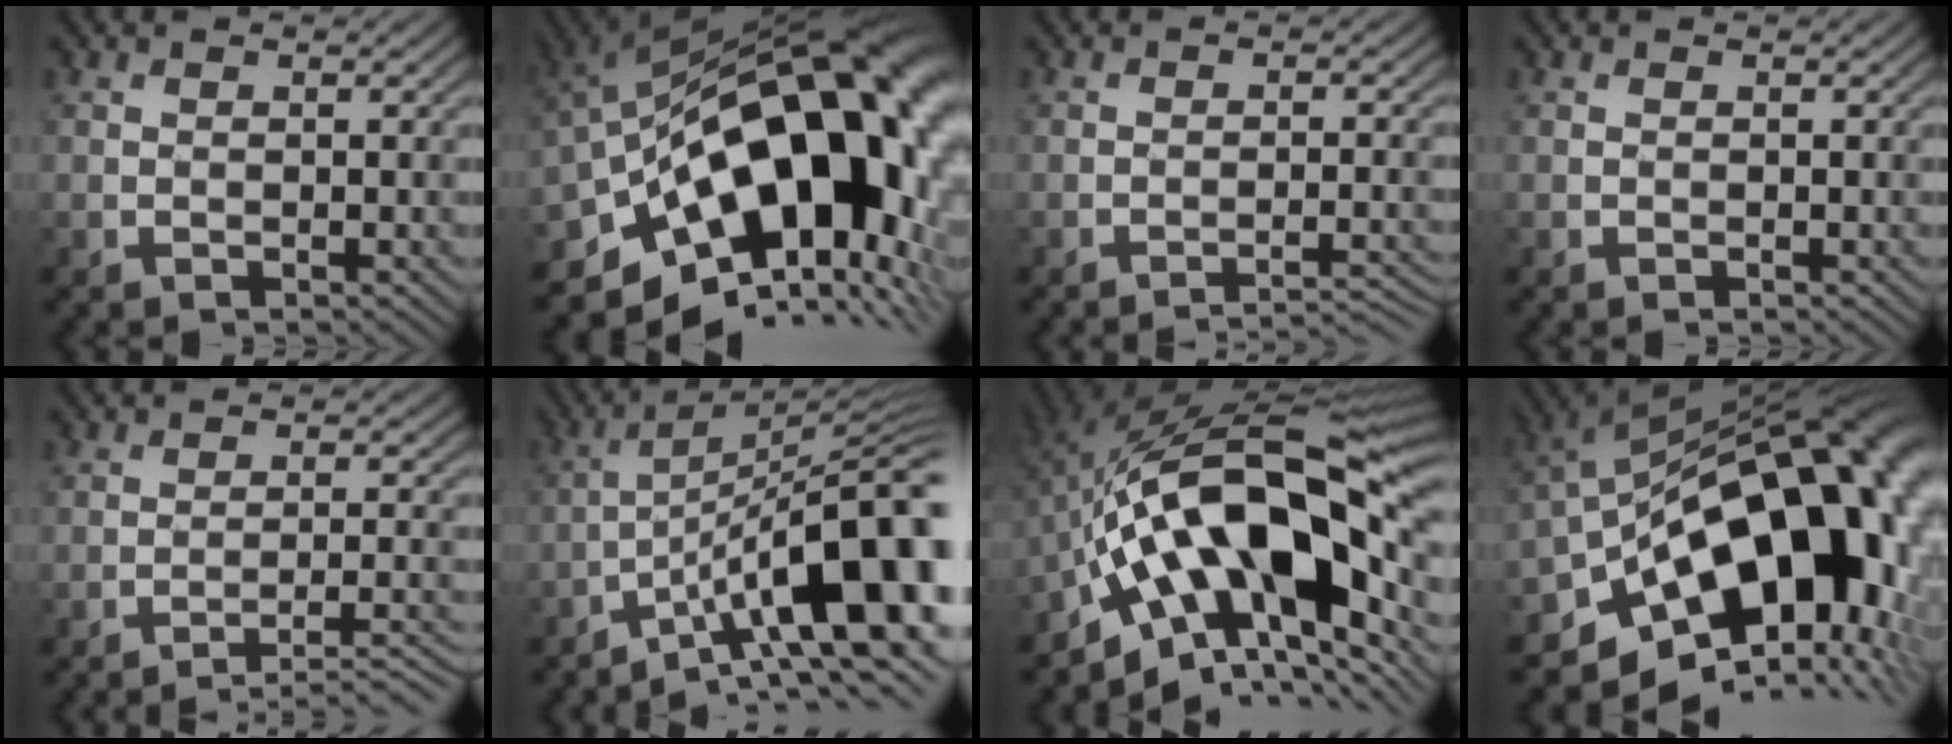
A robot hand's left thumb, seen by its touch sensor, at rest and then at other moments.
{"total": 21.2, "force": [-3.6, 11.5, 17.4], "torque": [-0.258, -0.037, -0.037]}
{"total": 3.8, "force": [-3.1, 0.4, 2.2], "torque": [-0.028, 0.012, -0.052]}
{"total": 0.0}
{"total": 5.6, "force": [-4.1, 0.7, 3.7], "torque": [-0.059, 0.015, -0.063]}
{"total": 16.1, "force": [-6.3, 4.3, 14.1], "torque": [-0.206, 0.009, -0.103]}
{"total": 19.8, "force": [-2.8, 9.6, 17.1], "torque": [-0.286, 0.014, -0.053]}
{"total": 20.8, "force": [-5.9, 12.2, 15.8], "torque": [-0.208, -0.034, -0.074]}